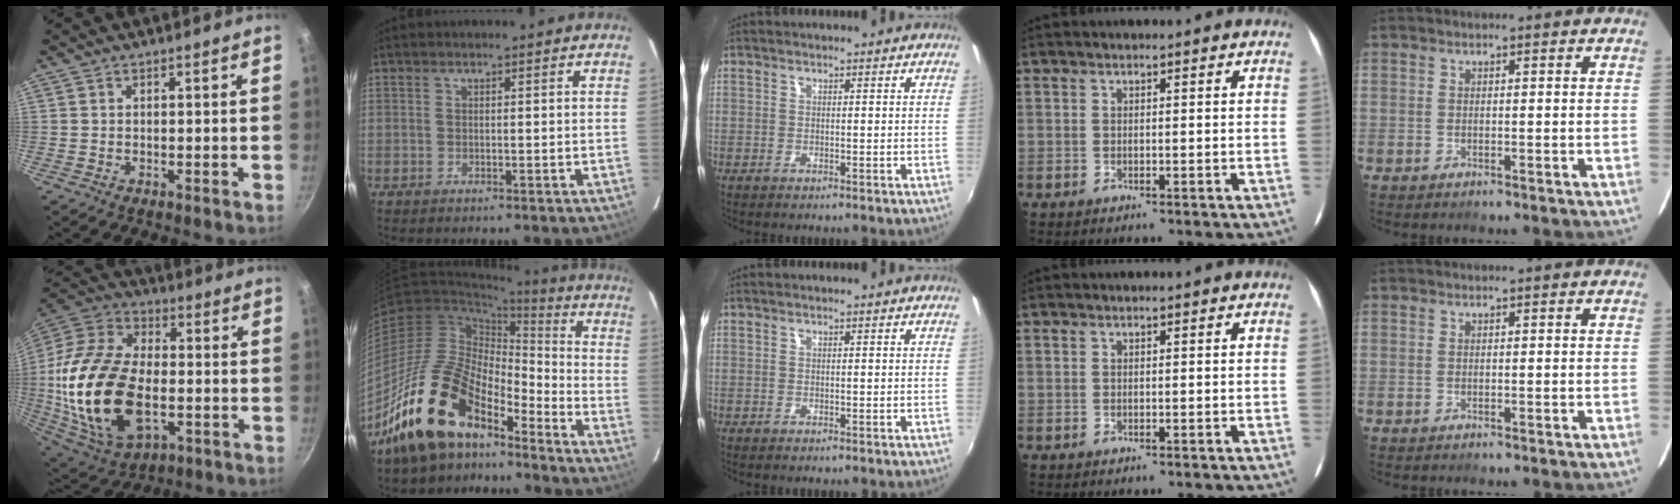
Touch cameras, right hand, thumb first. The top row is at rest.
{"thumb": {"total": 26.9, "force": [-3.7, 15.9, 21.4], "torque": [-0.429, 0.019, -0.062]}, "index": {"total": 17.7, "force": [-13.4, 7.3, 8.9], "torque": [-0.169, 0.011, -0.246]}}